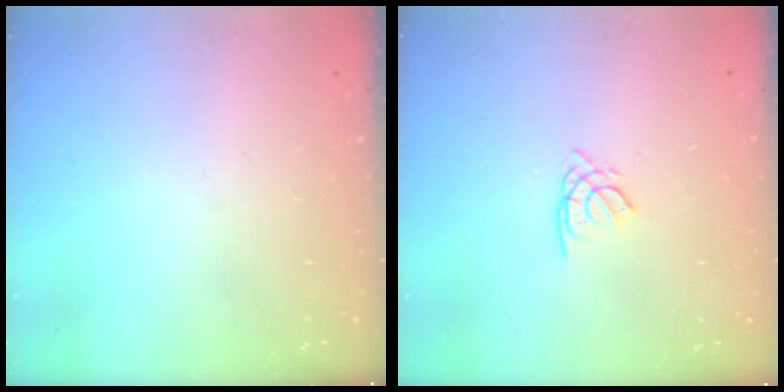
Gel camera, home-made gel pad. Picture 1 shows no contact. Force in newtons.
{"total": 1.6, "press": 1.6, "slide": 0.2}